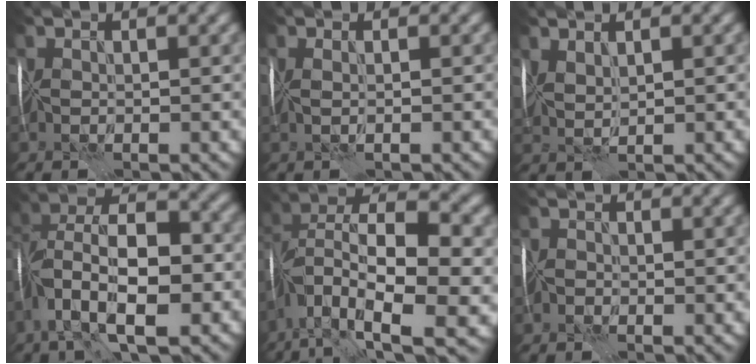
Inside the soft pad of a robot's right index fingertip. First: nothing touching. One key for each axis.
{"total": 0.6, "fx": 0.2, "fy": -0.4, "fz": 0.4, "tx": -0.005, "ty": 0.007, "tz": 0.005}
{"total": 1.1, "fx": 1.0, "fy": -0.1, "fz": 0.4, "tx": -0.015, "ty": 0.001, "tz": 0.026}
{"total": 12.3, "fx": -4.3, "fy": 6.0, "fz": 9.8, "tx": -0.173, "ty": 0.006, "tz": -0.078}
{"total": 14.2, "fx": -4.0, "fy": 6.4, "fz": 12.0, "tx": -0.230, "ty": 0.011, "tz": -0.058}
{"total": 0.9, "fx": -0.8, "fy": 0.0, "fz": -0.2, "tx": 0.018, "ty": 0.005, "tz": -0.017}